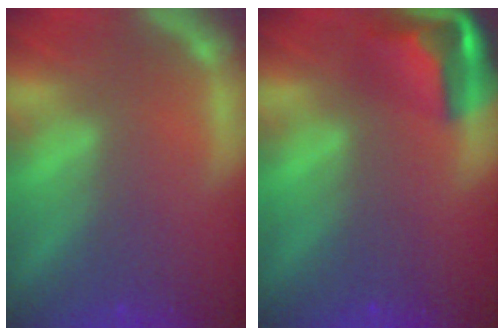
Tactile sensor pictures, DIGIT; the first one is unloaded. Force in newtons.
{"total": 5.9}